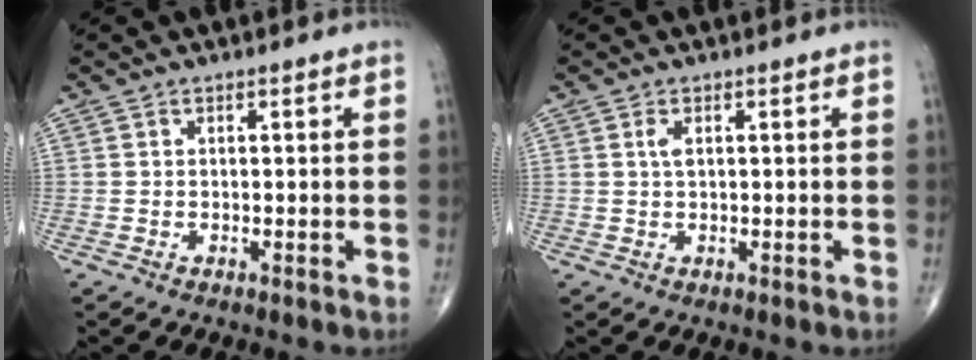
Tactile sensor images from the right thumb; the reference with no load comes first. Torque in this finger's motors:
{"motor_torque": [0.32, 0.61, 0.57, 0.29, 0.00]}